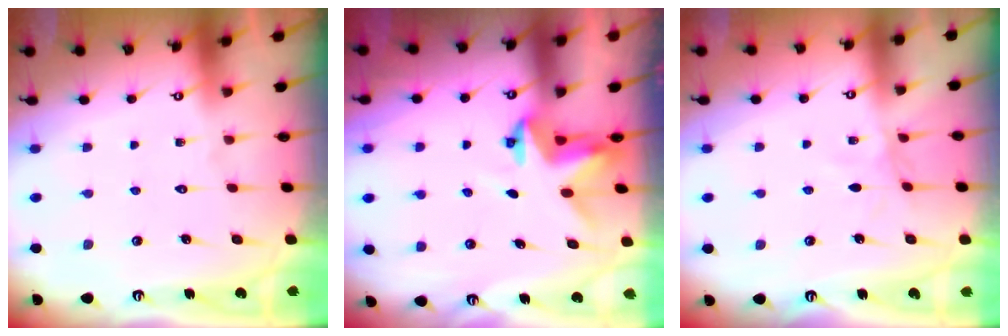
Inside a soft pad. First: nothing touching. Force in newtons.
{"total": 3.4, "press": 3.3, "slide": 0.3}
{"total": 2.7, "press": 2.7, "slide": 0.4}